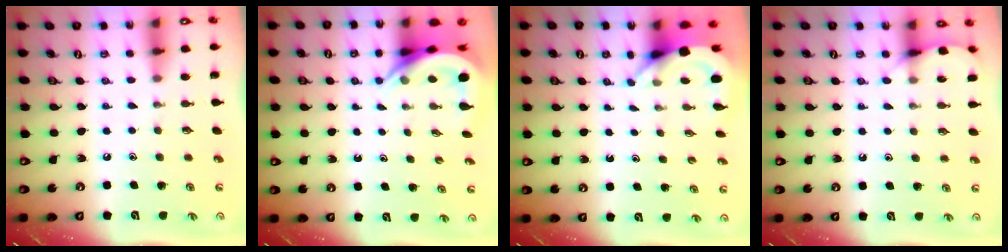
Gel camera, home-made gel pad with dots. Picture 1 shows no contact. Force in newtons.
{"total": 5.9, "press": 5.9, "slide": 0.6}
{"total": 3.5, "press": 3.5, "slide": 0.2}
{"total": 5.6, "press": 5.6, "slide": 0.7}